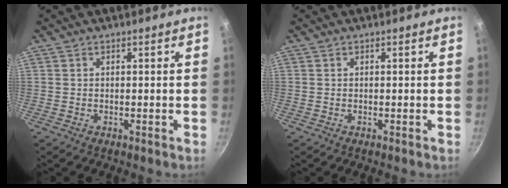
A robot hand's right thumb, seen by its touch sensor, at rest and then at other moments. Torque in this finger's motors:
{"motor_torque": [-0.01, 0.01, 0.00, 0.00, 0.00]}